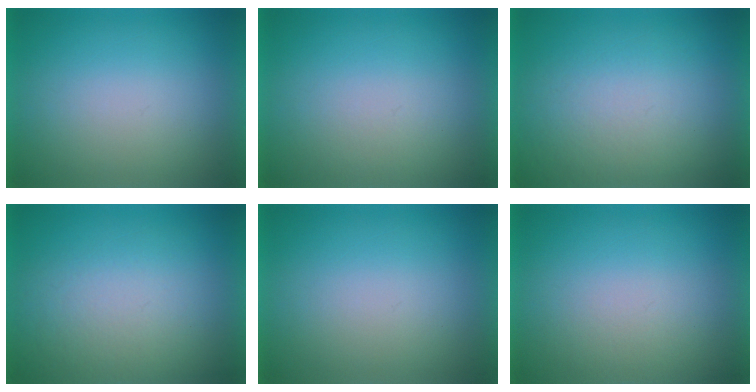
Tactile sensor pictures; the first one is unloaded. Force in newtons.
{"total": 1.3}
{"total": 3.8}
{"total": 5.0}
{"total": 0.0}
{"total": 1.9}